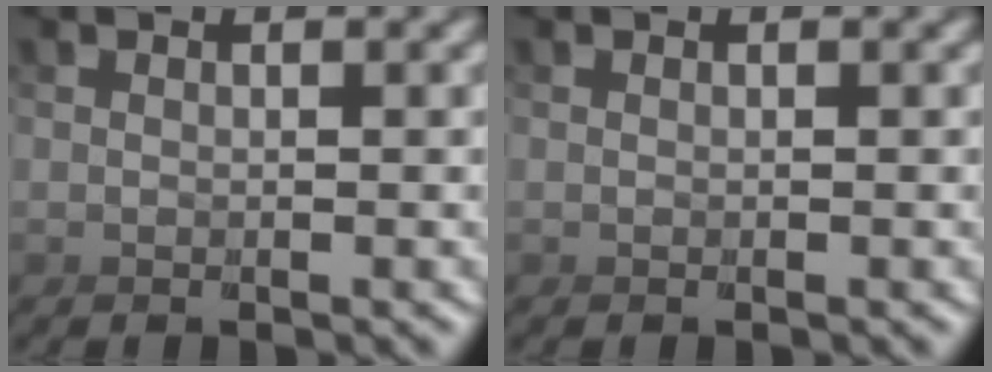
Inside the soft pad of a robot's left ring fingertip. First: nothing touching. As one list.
[{"total": 0.0}]